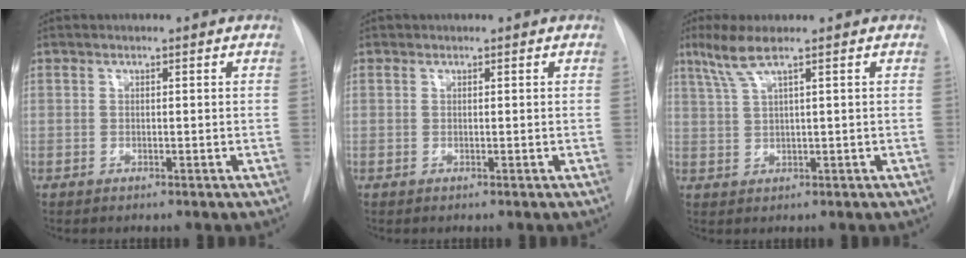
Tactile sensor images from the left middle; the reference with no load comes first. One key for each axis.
{"total": 0.0}
{"total": 4.4, "fx": 2.7, "fy": -0.2, "fz": 3.6, "tx": -0.086, "ty": 0.010, "tz": 0.060}